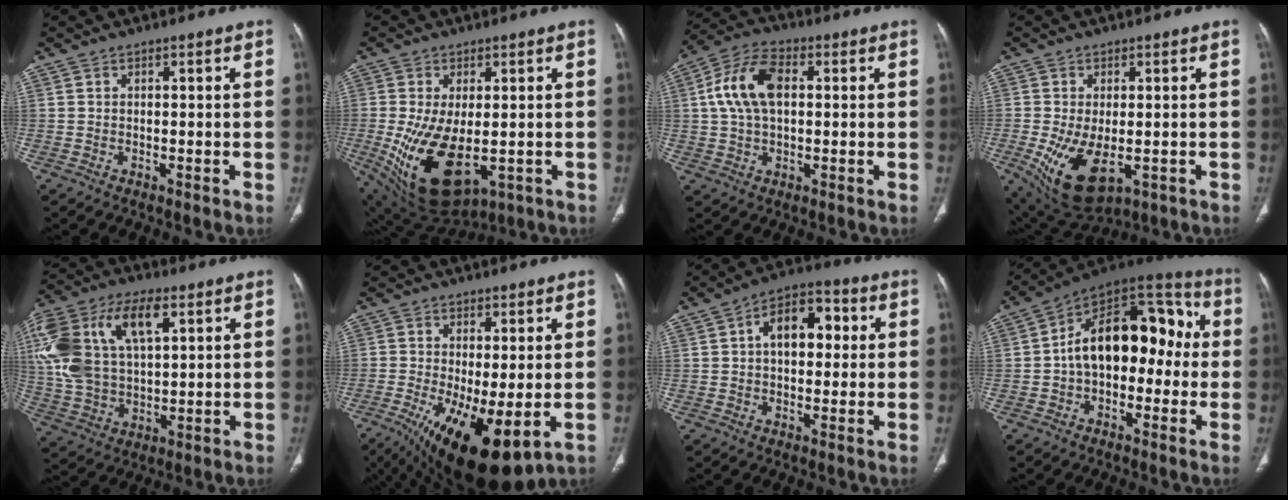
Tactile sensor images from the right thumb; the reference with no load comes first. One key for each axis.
{"total": 15.1, "fx": -2.9, "fy": 7.9, "fz": 12.6, "tx": -0.235, "ty": -0.019, "tz": -0.017}
{"total": 11.1, "fx": 1.7, "fy": 6.5, "fz": 8.9, "tx": -0.179, "ty": 0.021, "tz": 0.029}
{"total": 11.7, "fx": -3.2, "fy": 6.2, "fz": 9.4, "tx": -0.172, "ty": -0.015, "tz": -0.032}
{"total": 22.1, "fx": 7.3, "fy": 11.9, "fz": 17.1, "tx": -0.375, "ty": 0.014, "tz": 0.134}
{"total": 15.7, "fx": -4.7, "fy": 5.9, "fz": 13.8, "tx": -0.238, "ty": -0.027, "tz": -0.056}
{"total": 10.4, "fx": 1.8, "fy": 6.4, "fz": 8.0, "tx": -0.099, "ty": 0.025, "tz": 0.021}
{"total": 18.9, "fx": -0.1, "fy": 11.5, "fz": 15.0, "tx": -0.191, "ty": 0.060, "tz": -0.013}